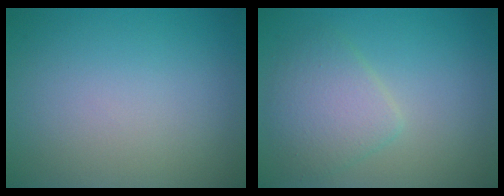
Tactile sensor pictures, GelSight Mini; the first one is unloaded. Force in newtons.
{"total": 3.6, "press": 3.6, "slide": 0.2}